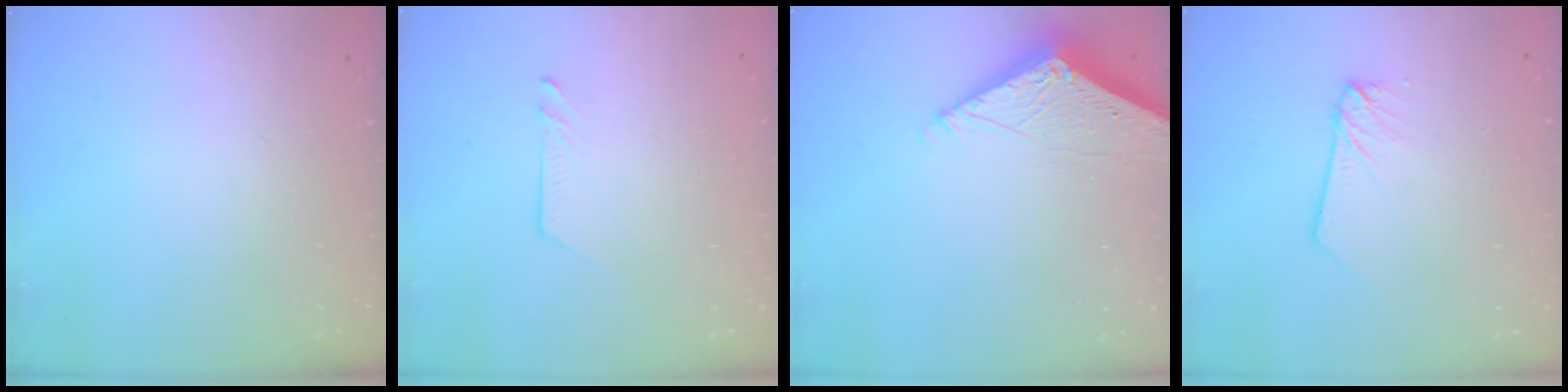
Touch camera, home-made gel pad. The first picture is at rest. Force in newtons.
{"total": 3.5, "press": 3.4, "slide": 0.3}
{"total": 7.3, "press": 7.3, "slide": 0.5}
{"total": 2.5, "press": 2.5, "slide": 0.3}